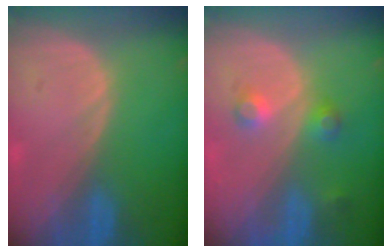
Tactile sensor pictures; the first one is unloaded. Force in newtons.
{"total": 3.6, "press": 3.4, "slide": 1.1}